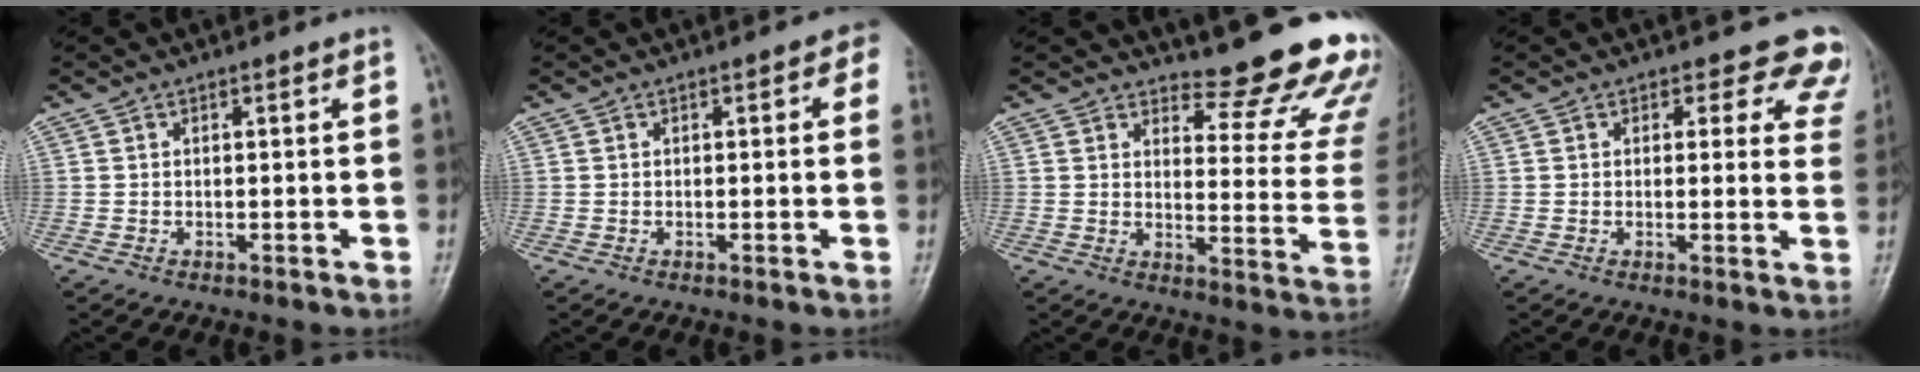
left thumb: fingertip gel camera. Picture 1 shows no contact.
{"total": 2.7, "force": [0.8, 1.5, 2.1], "torque": [0.002, 0.003, -0.003]}
{"total": 17.9, "force": [16.6, 4.1, 5.4], "torque": [-0.017, -0.171, 0.179]}
{"total": 9.2, "force": [7.9, 4.7, 1.0], "torque": [0.055, -0.036, 0.050]}